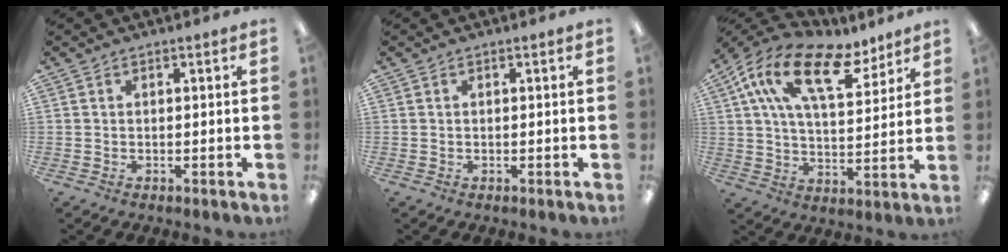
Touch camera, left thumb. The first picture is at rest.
{"total": 0.0}
{"total": 17.8, "force": [10.6, 8.3, 11.7], "torque": [-0.202, -0.047, 0.184]}